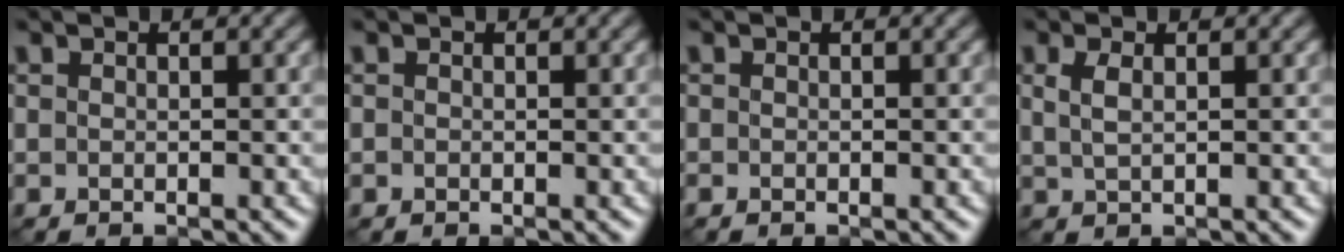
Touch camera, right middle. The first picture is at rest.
{"total": 0.0}
{"total": 0.0}
{"total": 1.5, "force": [0.6, 0.5, 1.3], "torque": [-0.036, 0.003, 0.015]}